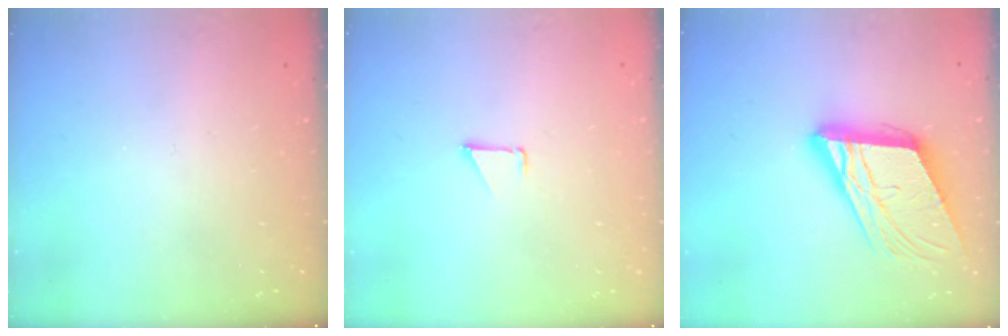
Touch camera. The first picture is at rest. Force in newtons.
{"total": 0.9, "press": 0.9, "slide": 0.1}
{"total": 18.2, "press": 18.0, "slide": 2.7}